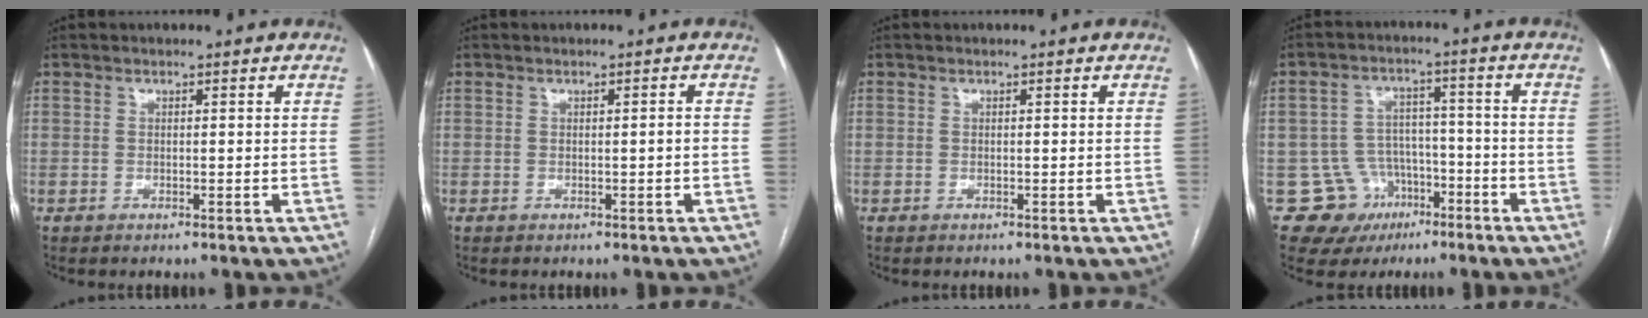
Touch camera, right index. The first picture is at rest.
{"total": 0.7, "force": [-0.2, 0.0, 0.6], "torque": [-0.008, 0.000, -0.001]}
{"total": 0.0}
{"total": 9.7, "force": [-4.6, 8.4, 1.1], "torque": [-0.013, 0.036, -0.058]}